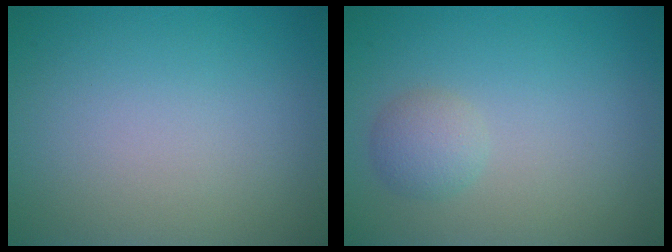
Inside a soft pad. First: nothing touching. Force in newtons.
{"total": 1.8, "press": 1.8, "slide": 0.0}